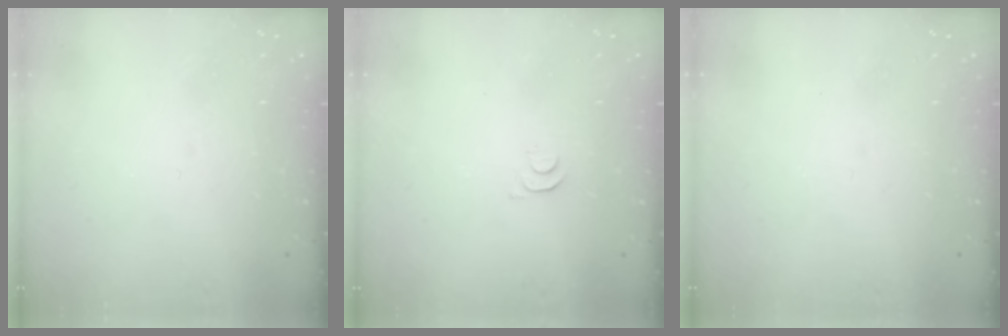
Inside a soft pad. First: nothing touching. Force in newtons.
{"total": 3.3, "press": 3.2, "slide": 0.4}
{"total": 0.0}